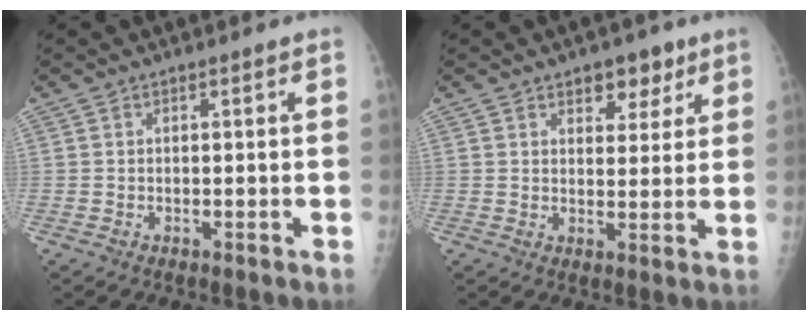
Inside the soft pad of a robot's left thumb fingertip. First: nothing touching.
{"total": 6.0, "force": [3.7, 3.6, 3.1], "torque": [-0.009, -0.017, 0.051]}